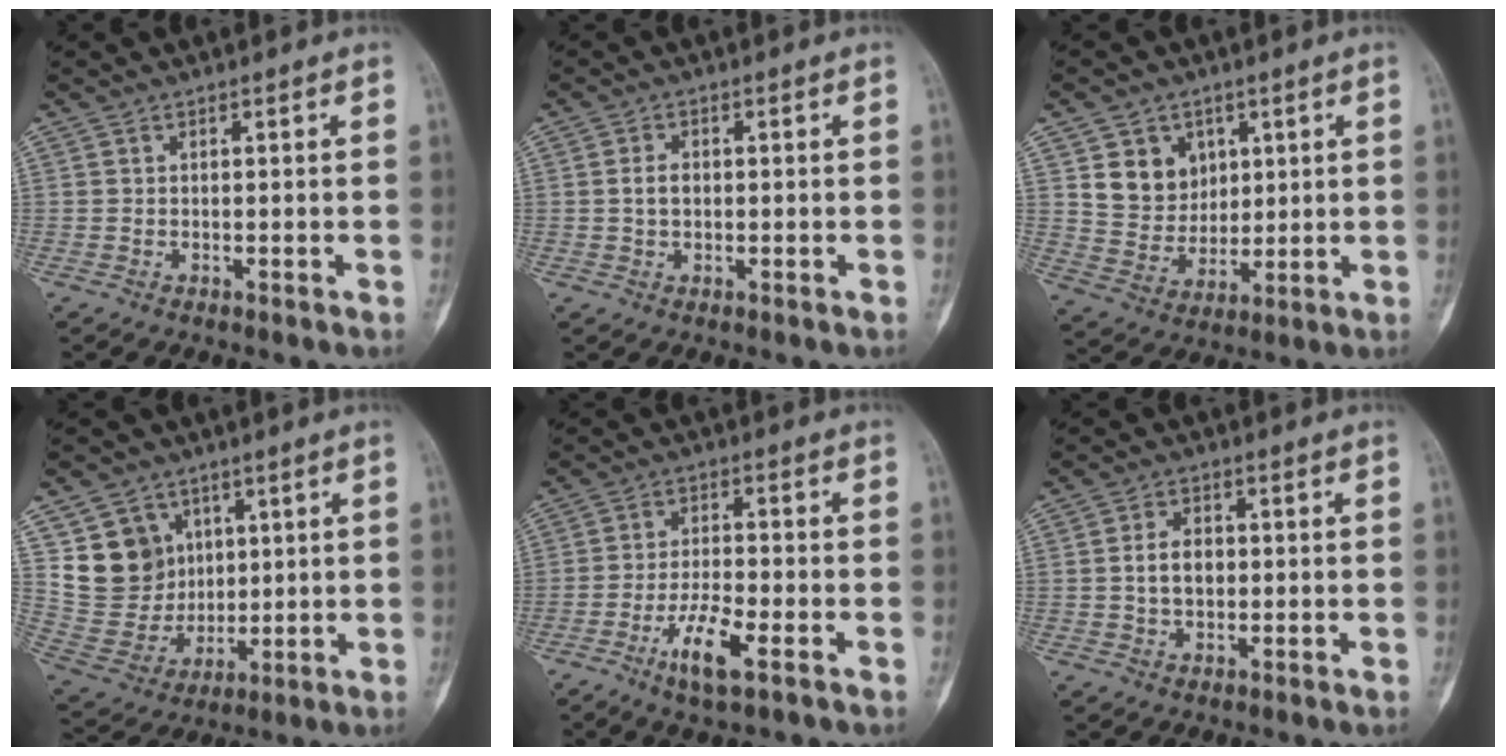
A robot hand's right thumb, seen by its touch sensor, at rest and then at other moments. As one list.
[{"total": 2.8, "force": [0.0, 1.9, 2.0], "torque": [-0.036, 0.006, 0.000]}, {"total": 9.7, "force": [3.8, 8.1, 3.6], "torque": [-0.027, -0.022, 0.078]}, {"total": 12.7, "force": [5.0, 10.9, 4.2], "torque": [-0.047, -0.019, 0.115]}, {"total": 7.9, "force": [-3.9, 2.1, 6.6], "torque": [-0.130, 0.011, -0.068]}, {"total": 5.2, "force": [0.1, 3.6, 3.7], "torque": [-0.058, 0.009, 0.000]}]